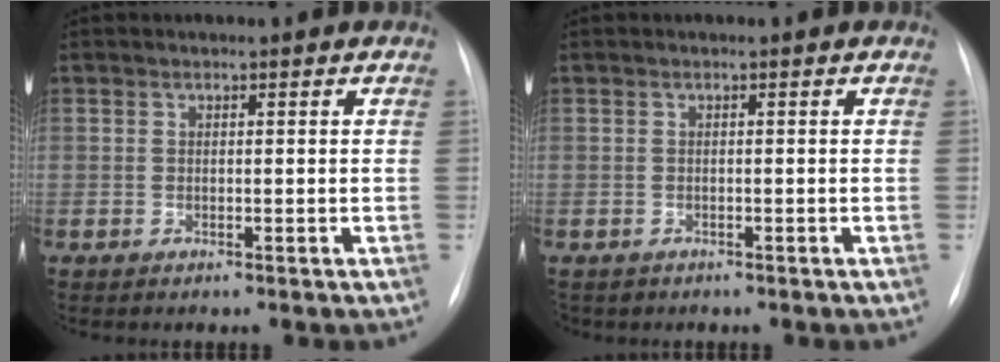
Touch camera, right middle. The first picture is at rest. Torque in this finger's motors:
{"motor_torque": [-0.12, 0.03, 0.00, 0.00]}